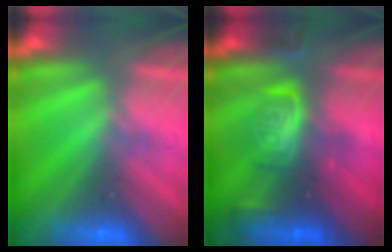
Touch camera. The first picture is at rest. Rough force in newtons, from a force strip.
{"total": 2.4}